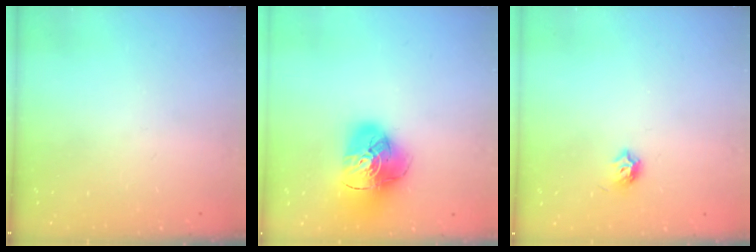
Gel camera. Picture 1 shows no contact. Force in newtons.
{"total": 14.9, "press": 14.8, "slide": 1.6}
{"total": 5.9, "press": 5.9, "slide": 0.8}